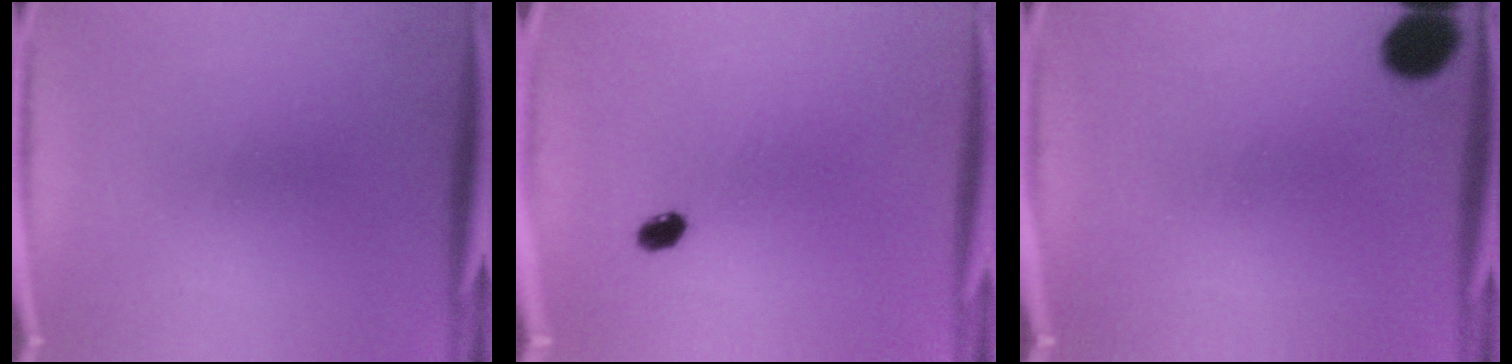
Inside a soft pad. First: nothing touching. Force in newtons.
{"total": 3.1}
{"total": 8.0}